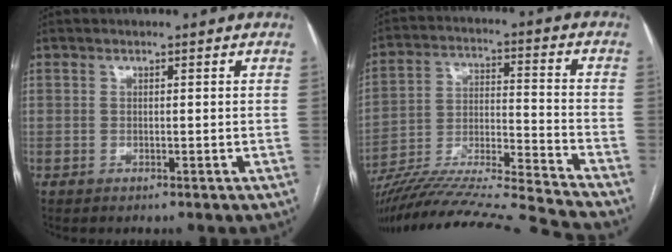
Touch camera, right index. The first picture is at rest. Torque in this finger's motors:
{"motor_torque": [-0.43, -1.70, 0.13, 0.07]}